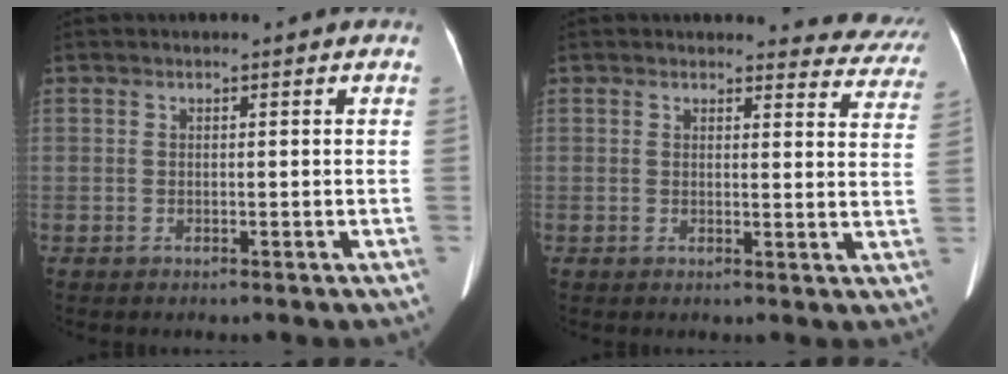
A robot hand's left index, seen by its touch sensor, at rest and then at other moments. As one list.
[{"total": 7.8, "force": [7.5, 1.9, -0.3], "torque": [0.038, -0.040, 0.048]}]